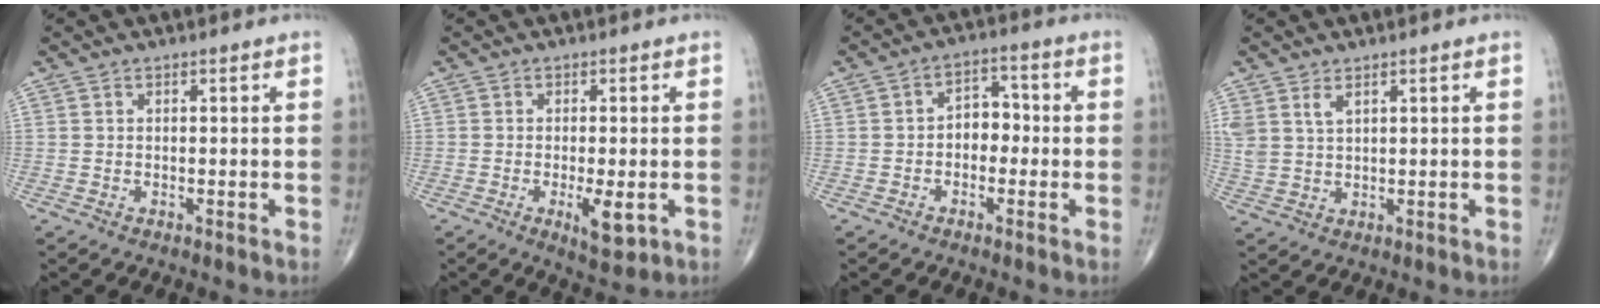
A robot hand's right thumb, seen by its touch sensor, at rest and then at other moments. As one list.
[{"total": 5.3, "force": [-1.5, 1.8, 4.8], "torque": [-0.072, -0.011, -0.018]}, {"total": 5.1, "force": [-0.9, 3.7, 3.4], "torque": [-0.025, 0.022, -0.027]}, {"total": 4.0, "force": [2.4, 2.0, 2.5], "torque": [-0.054, -0.007, 0.057]}]